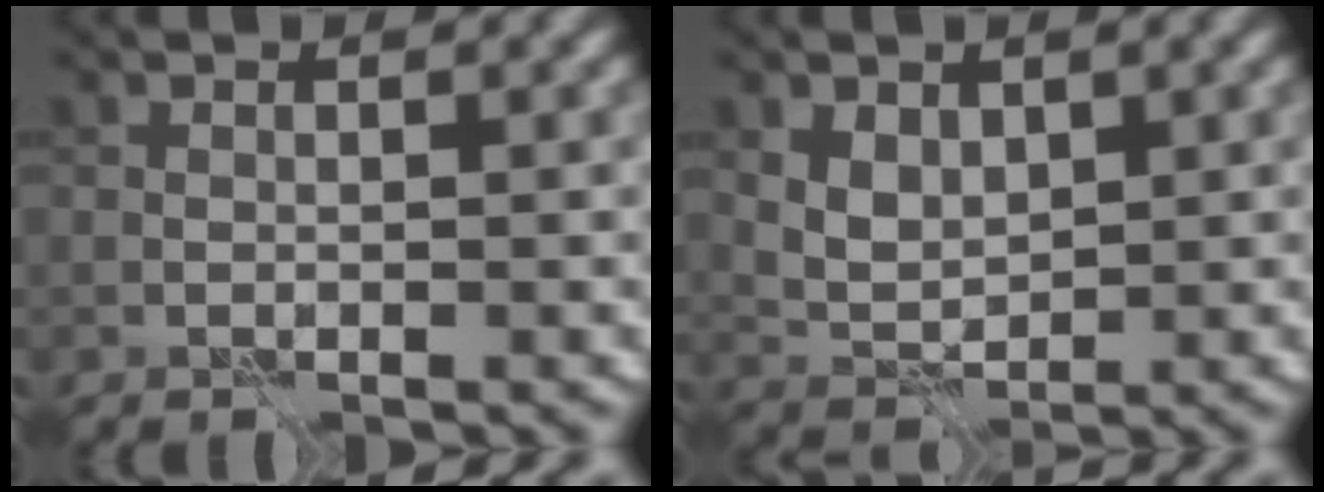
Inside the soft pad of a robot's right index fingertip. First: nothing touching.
{"total": 2.8, "force": [1.1, 1.9, 1.7], "torque": [-0.036, -0.006, 0.025]}